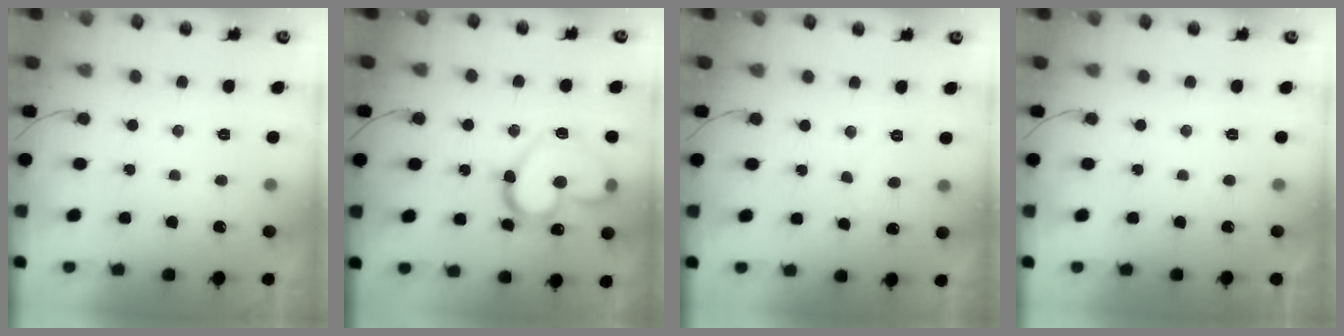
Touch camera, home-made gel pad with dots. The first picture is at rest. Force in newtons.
{"total": 18.4, "press": 18.2, "slide": 2.0}
{"total": 6.1, "press": 6.1, "slide": 0.5}
{"total": 1.7, "press": 1.7, "slide": 0.1}